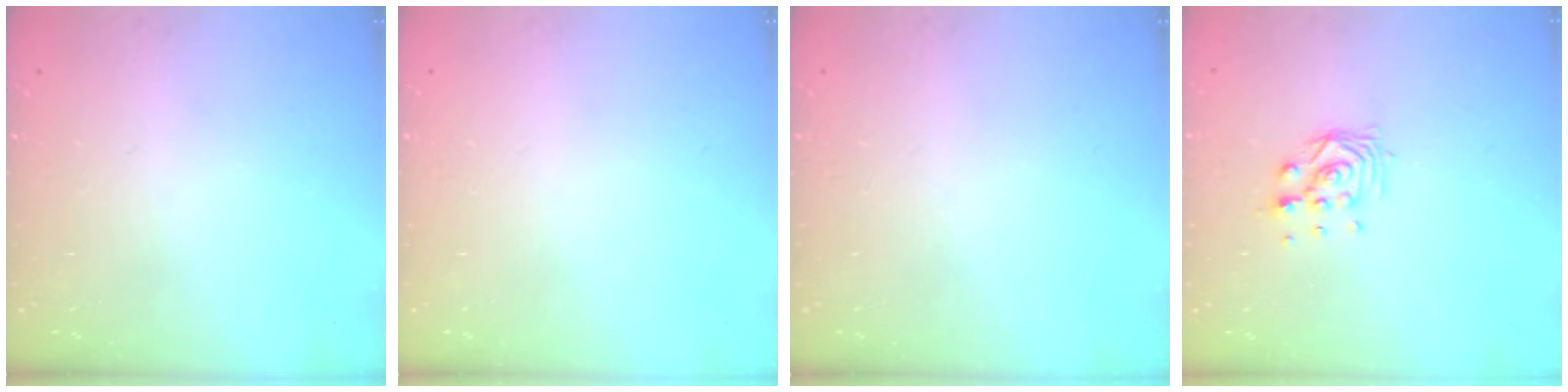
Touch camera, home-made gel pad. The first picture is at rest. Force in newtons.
{"total": 0.0}
{"total": 0.0}
{"total": 6.6, "press": 6.5, "slide": 0.5}